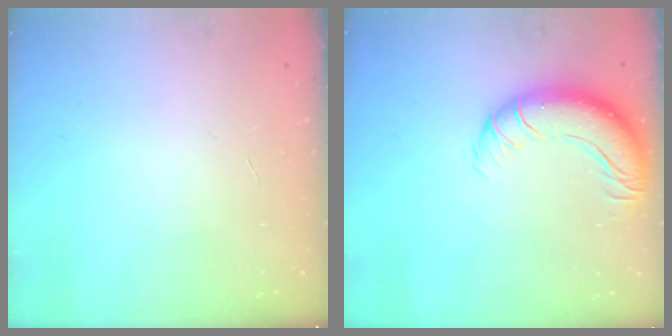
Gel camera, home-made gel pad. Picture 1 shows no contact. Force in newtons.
{"total": 11.7, "press": 11.3, "slide": 2.9}